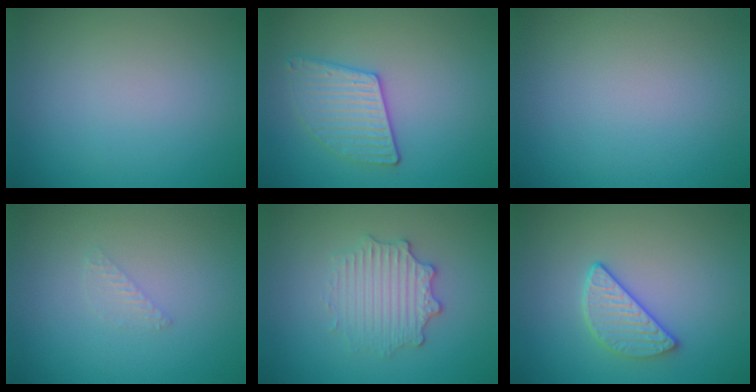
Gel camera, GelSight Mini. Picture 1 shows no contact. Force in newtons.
{"total": 3.0, "press": 2.9, "slide": 0.7}
{"total": 0.0}
{"total": 0.8, "press": 0.8, "slide": 0.0}
{"total": 3.1, "press": 2.9, "slide": 1.0}
{"total": 2.9, "press": 2.6, "slide": 1.3}